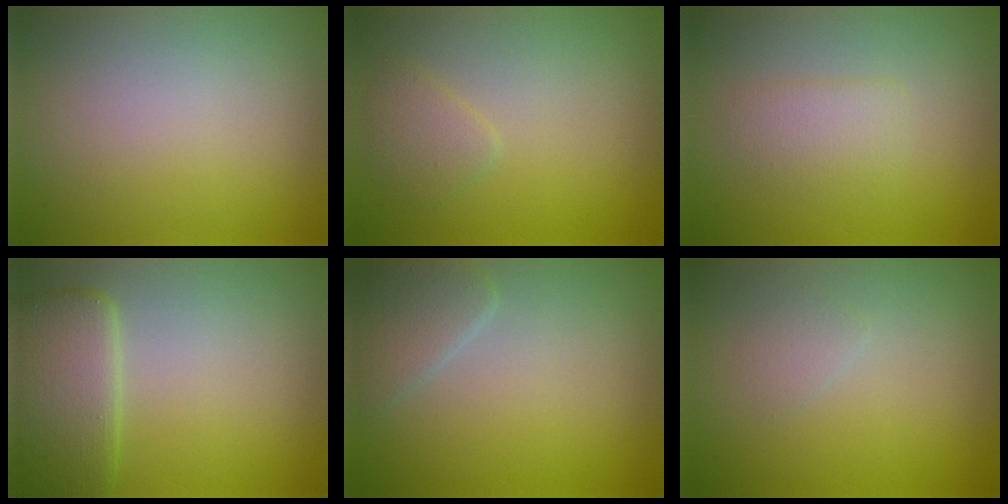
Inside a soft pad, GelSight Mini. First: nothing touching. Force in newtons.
{"total": 1.5, "press": 1.5, "slide": 0.1}
{"total": 1.8, "press": 1.8, "slide": 0.1}
{"total": 5.4, "press": 5.4, "slide": 0.1}
{"total": 2.2, "press": 2.2, "slide": 0.1}
{"total": 0.9, "press": 0.9, "slide": 0.1}